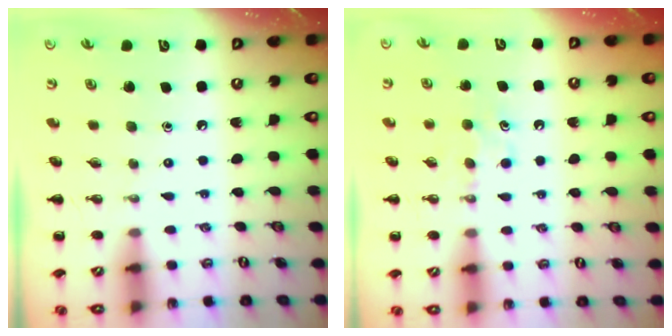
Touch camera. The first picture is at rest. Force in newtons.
{"total": 4.8, "press": 4.6, "slide": 1.2}